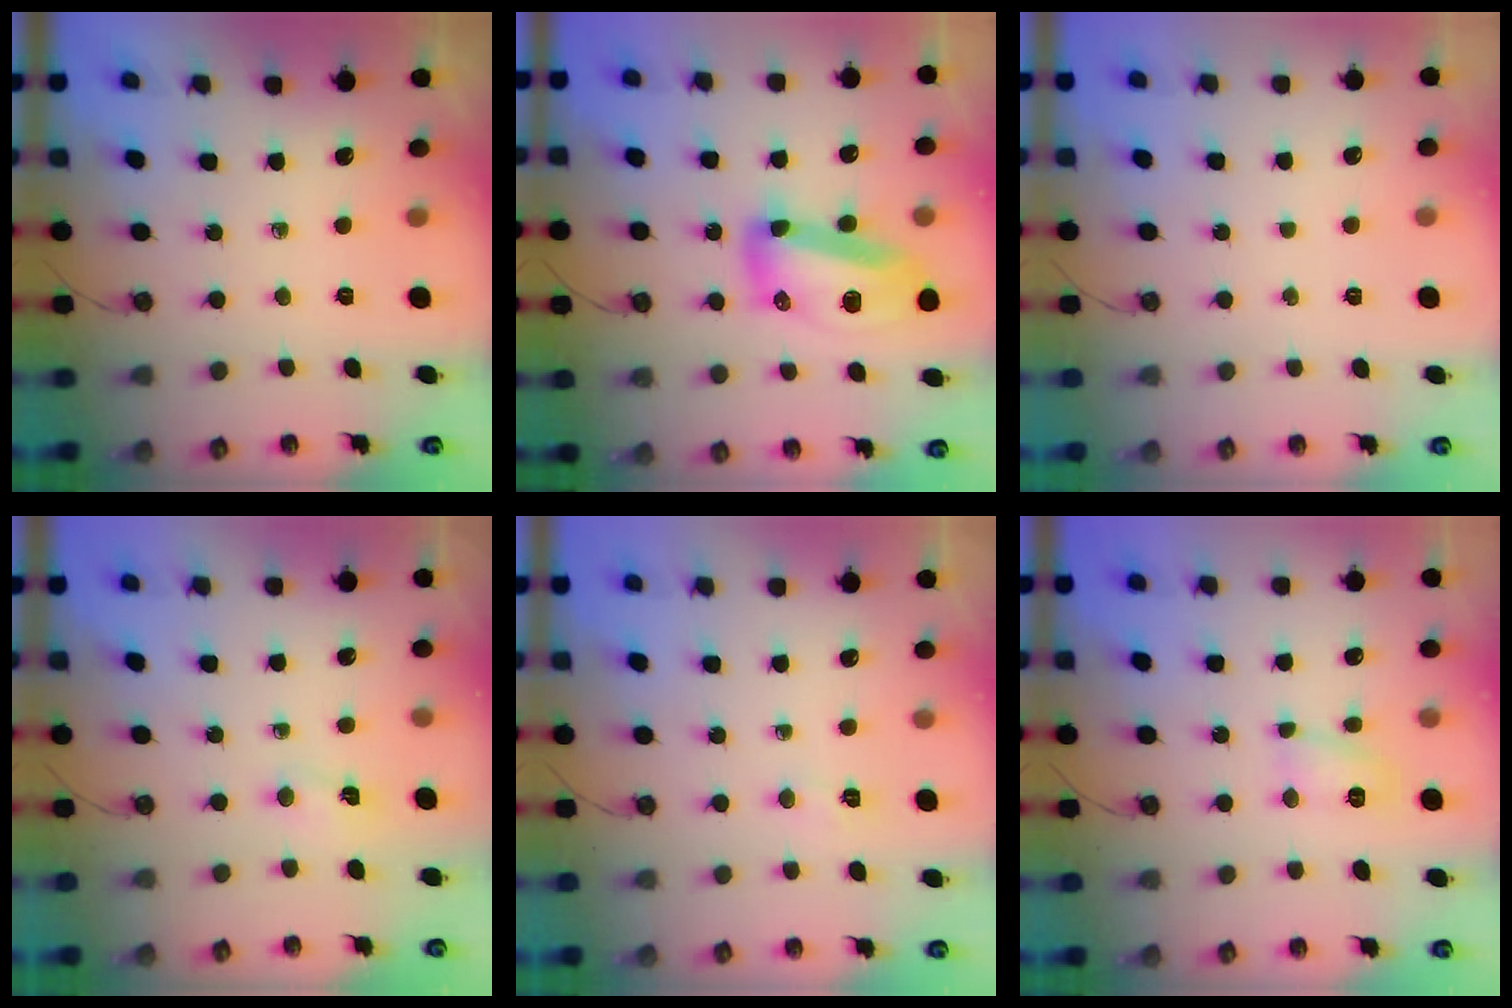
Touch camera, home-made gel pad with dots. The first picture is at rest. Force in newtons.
{"total": 16.1, "press": 16.0, "slide": 1.4}
{"total": 1.3, "press": 1.3, "slide": 0.1}
{"total": 2.3, "press": 2.2, "slide": 0.7}
{"total": 14.2, "press": 5.3, "slide": 13.2}
{"total": 6.6, "press": 6.6, "slide": 0.5}